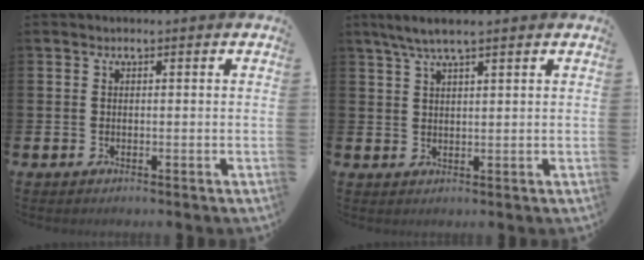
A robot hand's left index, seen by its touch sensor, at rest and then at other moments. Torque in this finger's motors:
{"motor_torque": [0.09, -0.24, 0.64, 0.20]}